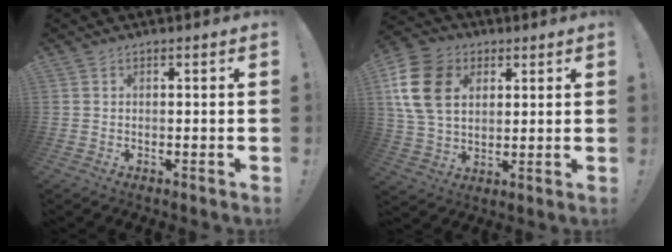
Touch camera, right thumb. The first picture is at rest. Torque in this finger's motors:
{"motor_torque": [1.34, 2.53, 0.37, 0.08, 0.44]}